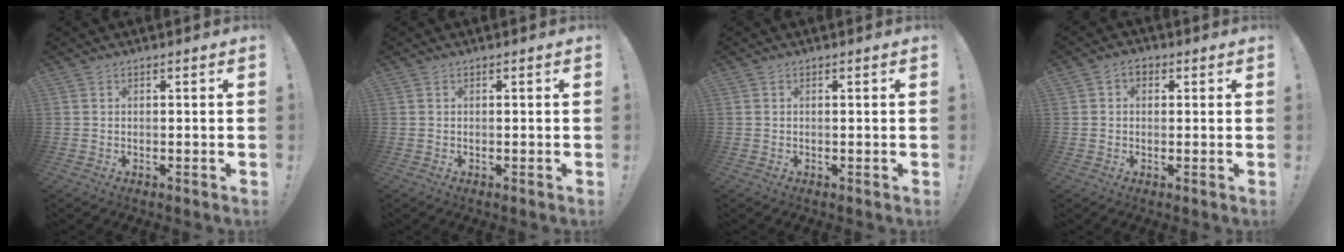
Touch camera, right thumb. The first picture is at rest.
{"total": 0.0}
{"total": 0.0}
{"total": 2.8, "force": [0.5, 2.3, 1.6], "torque": [-0.015, -0.002, 0.007]}